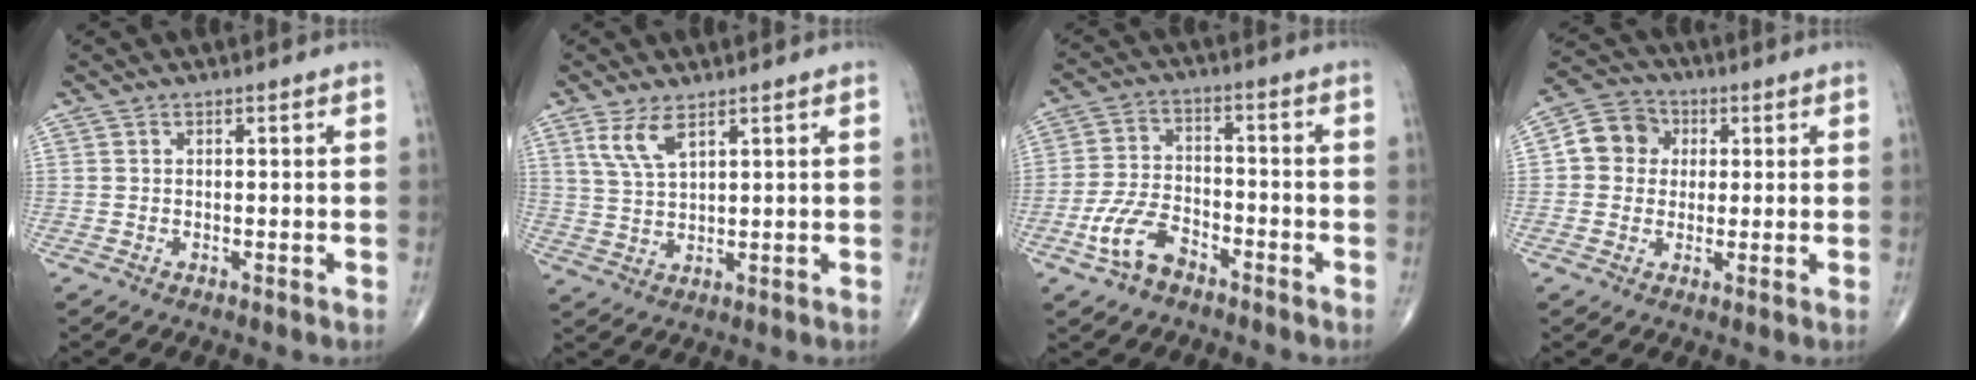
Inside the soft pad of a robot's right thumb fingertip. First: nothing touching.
{"total": 5.4, "force": [3.2, 1.8, 3.9], "torque": [-0.081, -0.014, 0.072]}
{"total": 8.9, "force": [-5.0, 5.0, 5.4], "torque": [-0.110, 0.030, -0.098]}
{"total": 7.8, "force": [1.2, 7.0, 3.3], "torque": [-0.035, 0.013, 0.008]}